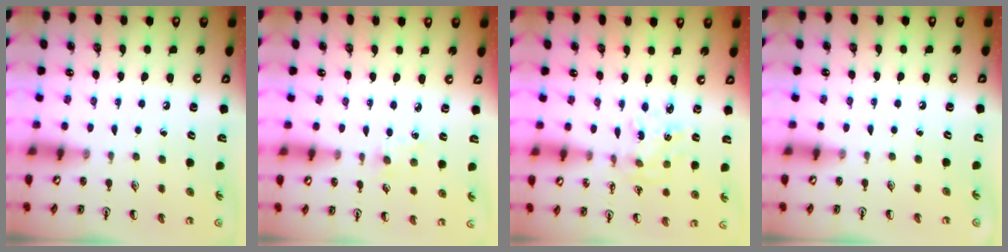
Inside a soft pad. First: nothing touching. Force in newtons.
{"total": 2.2, "press": 2.2, "slide": 0.4}
{"total": 2.1, "press": 2.1, "slide": 0.1}
{"total": 0.0}